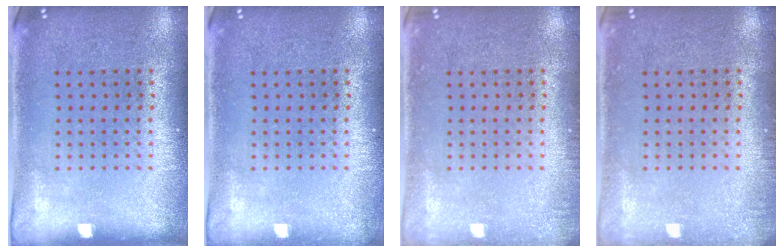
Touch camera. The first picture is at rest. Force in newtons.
{"total": 0.5, "press": 0.5, "slide": 0.1}
{"total": 1.1, "press": 1.0, "slide": 0.2}
{"total": 1.1, "press": 1.0, "slide": 0.2}